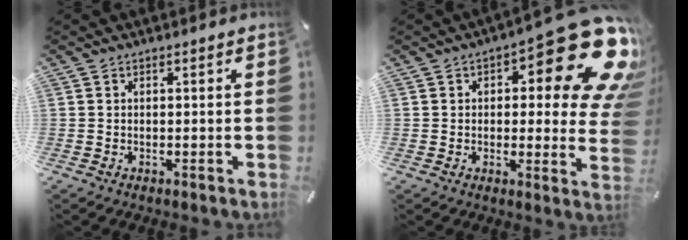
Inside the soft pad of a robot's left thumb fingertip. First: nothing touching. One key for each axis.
{"total": 21.7, "fx": 10.2, "fy": 8.0, "fz": 17.5, "tx": -0.215, "ty": -0.071, "tz": 0.166}